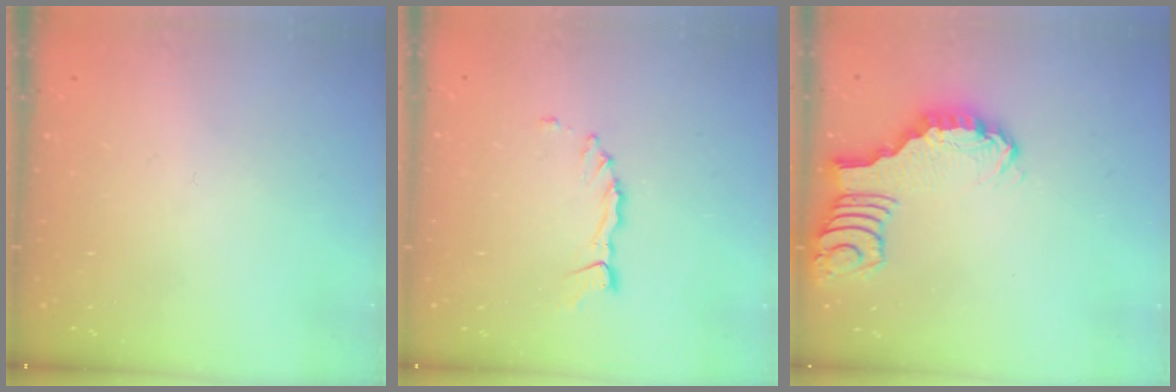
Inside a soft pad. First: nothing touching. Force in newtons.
{"total": 2.4, "press": 2.4, "slide": 0.3}
{"total": 2.8, "press": 2.7, "slide": 0.4}